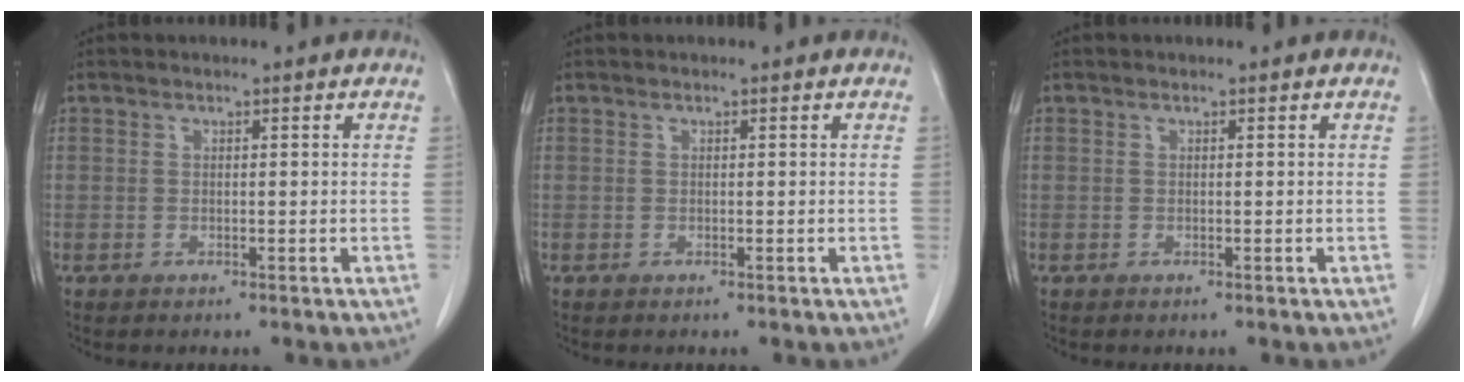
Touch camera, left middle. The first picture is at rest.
{"total": 0.0}
{"total": 0.0}